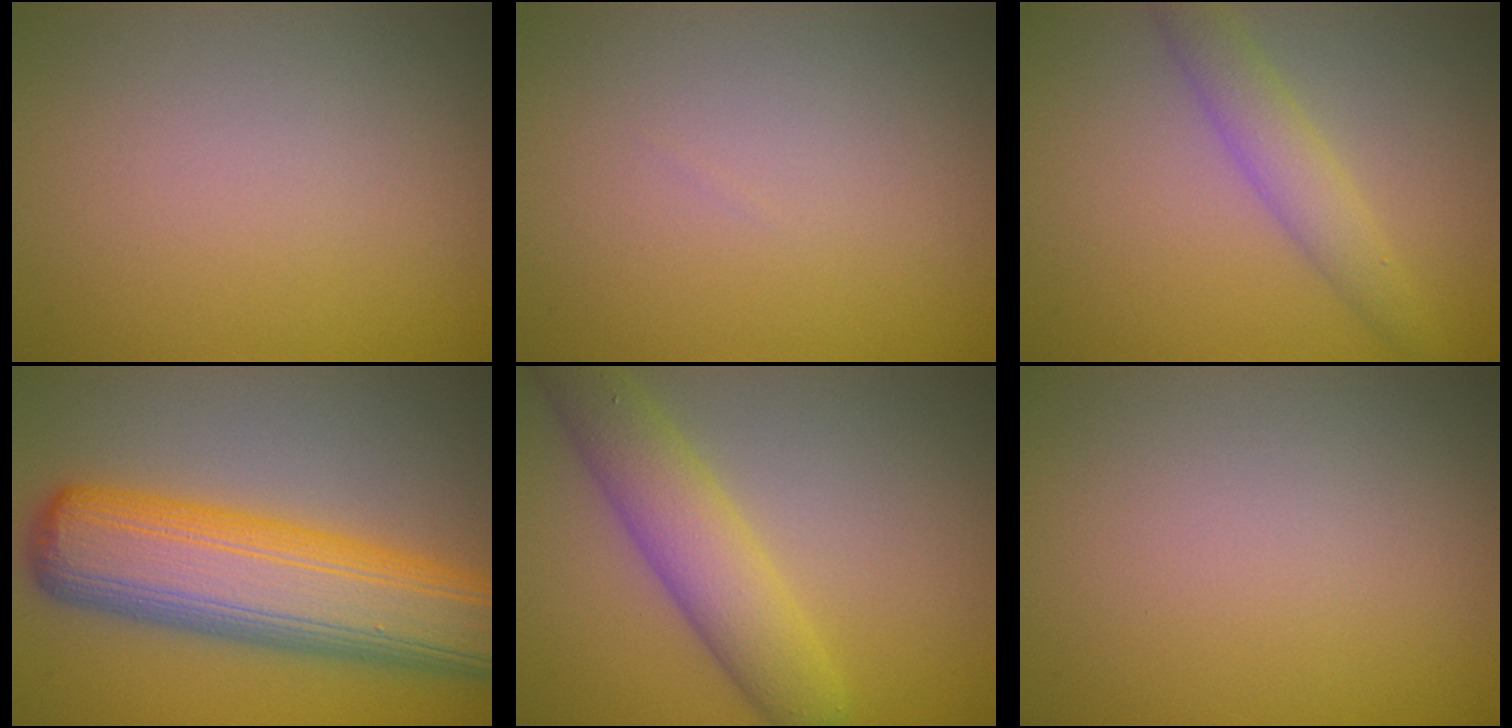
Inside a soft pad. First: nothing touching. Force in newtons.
{"total": 0.0}
{"total": 2.9, "press": 2.9, "slide": 0.1}
{"total": 11.8, "press": 11.8, "slide": 0.3}
{"total": 5.5, "press": 5.5, "slide": 0.3}
{"total": 0.0}